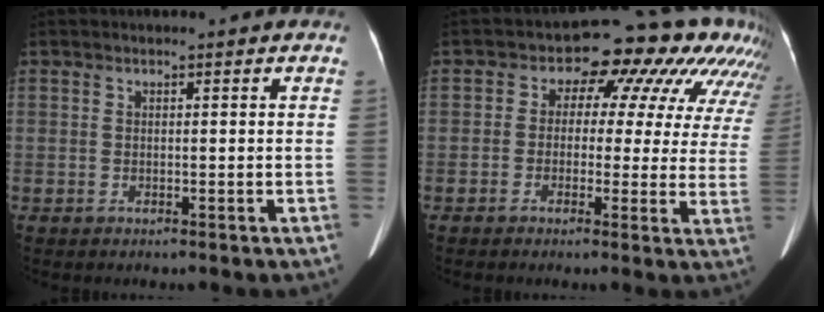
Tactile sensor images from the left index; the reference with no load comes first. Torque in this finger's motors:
{"motor_torque": [0.76, -0.88, 0.88, 0.04]}